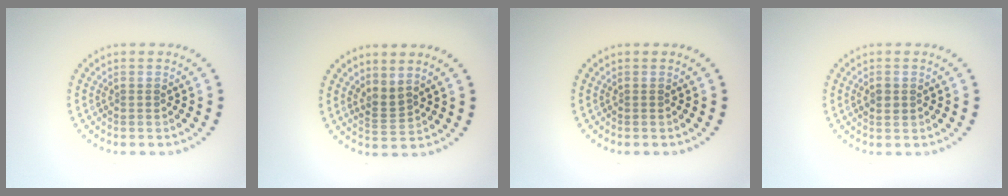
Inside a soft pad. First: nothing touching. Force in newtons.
{"total": 1.8, "press": 1.3, "slide": 1.3}
{"total": 0.0}
{"total": 1.0, "press": 1.0, "slide": 0.2}